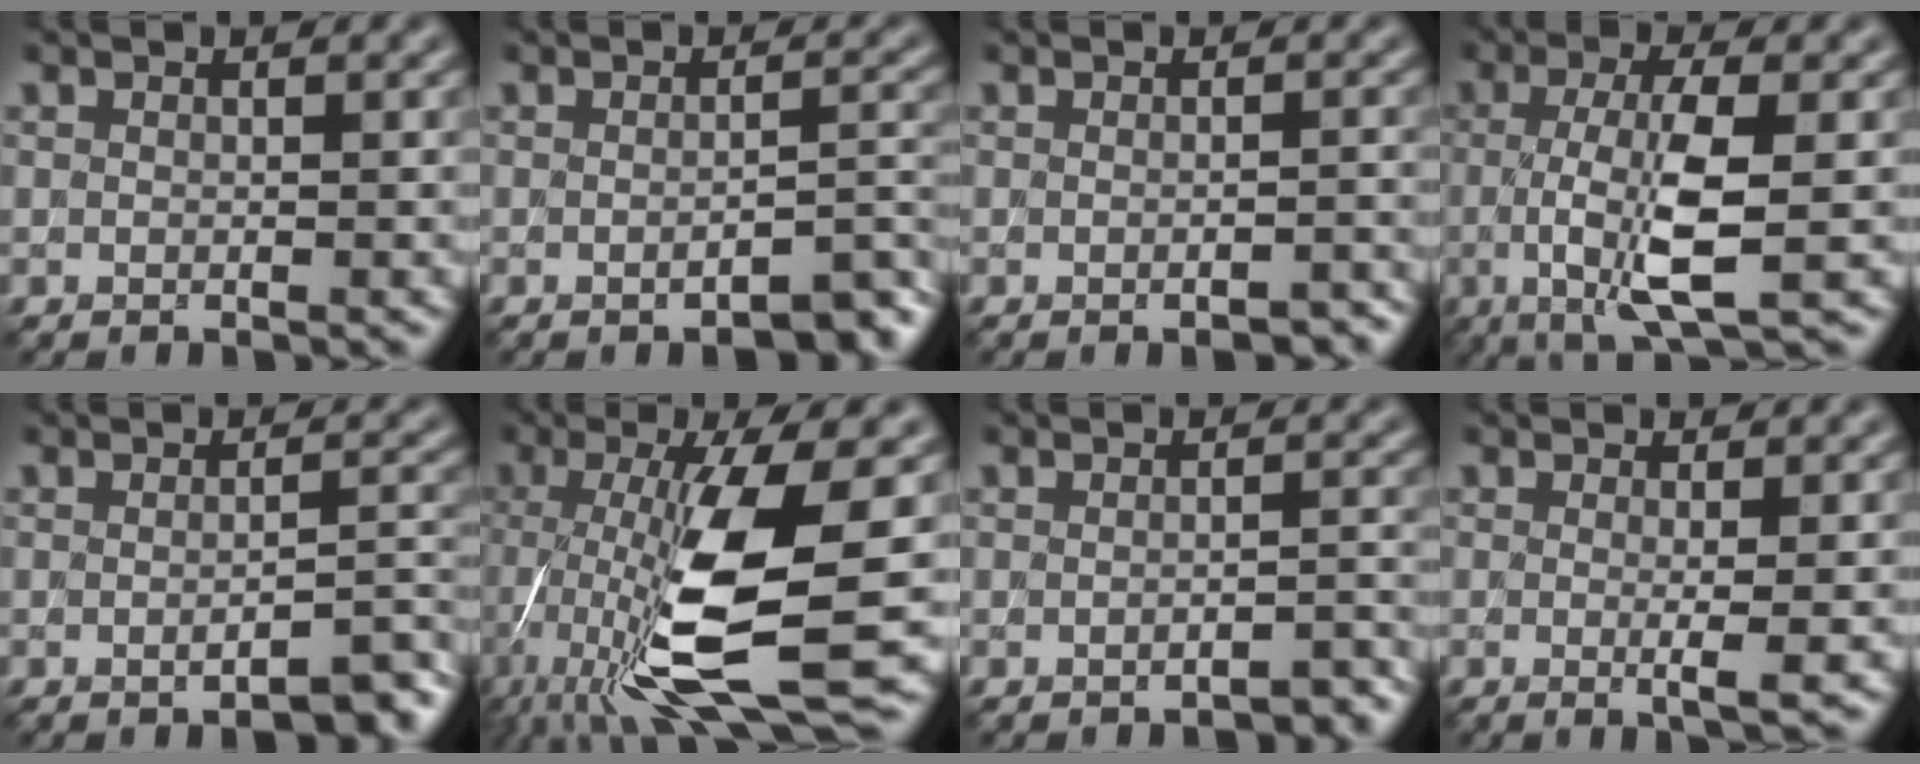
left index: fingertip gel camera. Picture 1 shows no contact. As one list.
[{"total": 3.5, "force": [-2.1, 0.9, 2.6], "torque": [-0.031, 0.004, -0.031]}, {"total": 2.1, "force": [-1.3, 0.7, 1.5], "torque": [-0.011, 0.003, -0.020]}, {"total": 6.9, "force": [-0.9, 1.8, 6.6], "torque": [-0.127, -0.003, -0.018]}, {"total": 3.8, "force": [-2.0, 0.9, 3.0], "torque": [-0.036, 0.002, -0.030]}, {"total": 11.8, "force": [-3.1, 3.0, 11.0], "torque": [-0.203, -0.017, -0.057]}, {"total": 2.5, "force": [-2.2, 0.5, 1.0], "torque": [-0.007, 0.004, -0.028]}, {"total": 2.5, "force": [0.0, 0.5, 2.5], "torque": [-0.039, -0.007, -0.003]}]